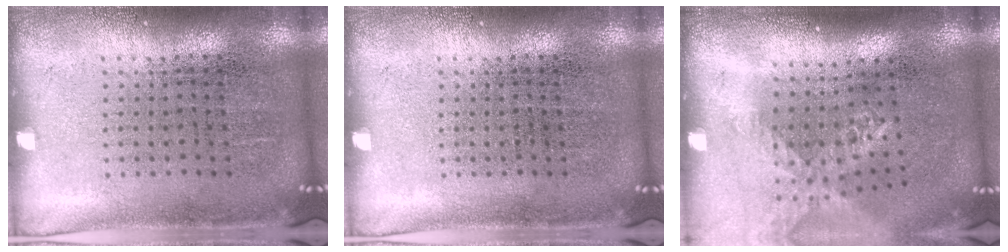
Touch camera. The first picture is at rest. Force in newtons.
{"total": 0.0}
{"total": 1.6, "press": 1.4, "slide": 0.8}